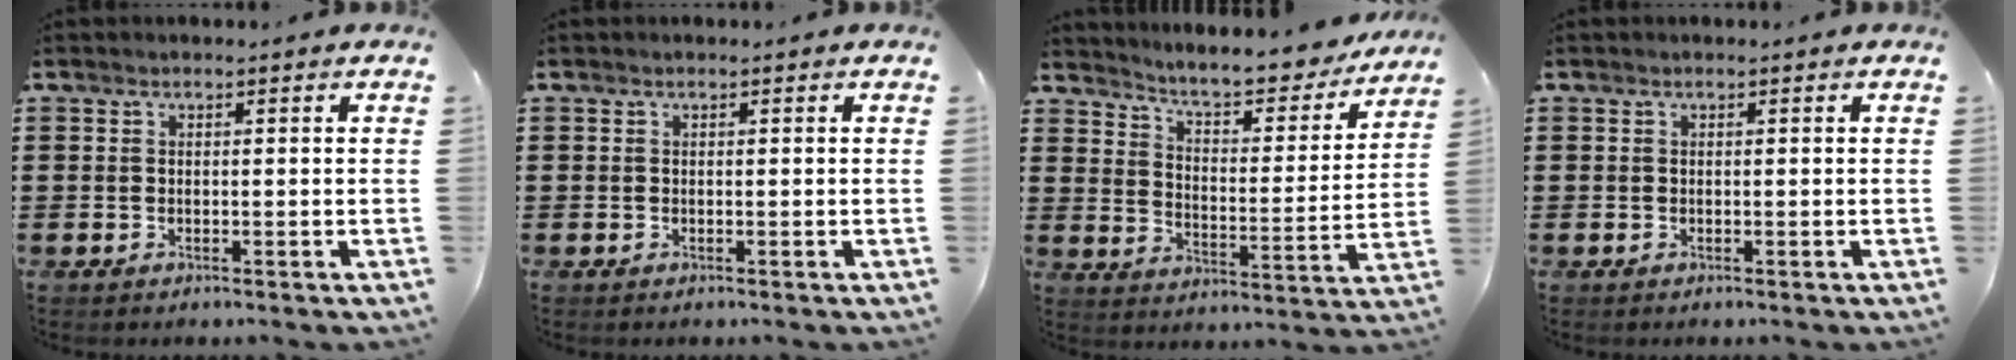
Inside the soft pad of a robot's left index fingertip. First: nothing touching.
{"total": 0.0}
{"total": 6.1, "force": [5.7, 0.4, 2.1], "torque": [-0.059, -0.046, 0.091]}
{"total": 0.0}